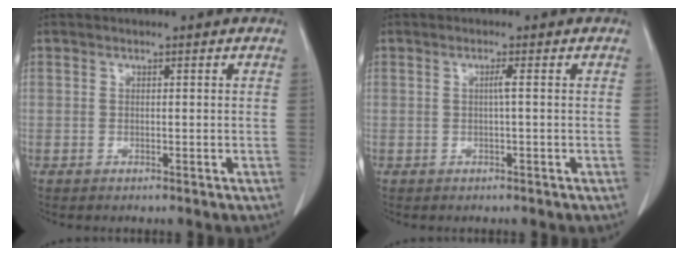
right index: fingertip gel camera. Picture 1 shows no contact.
{"total": 1.0, "force": [0.0, -0.3, 1.0], "torque": [-0.017, 0.001, -0.002]}